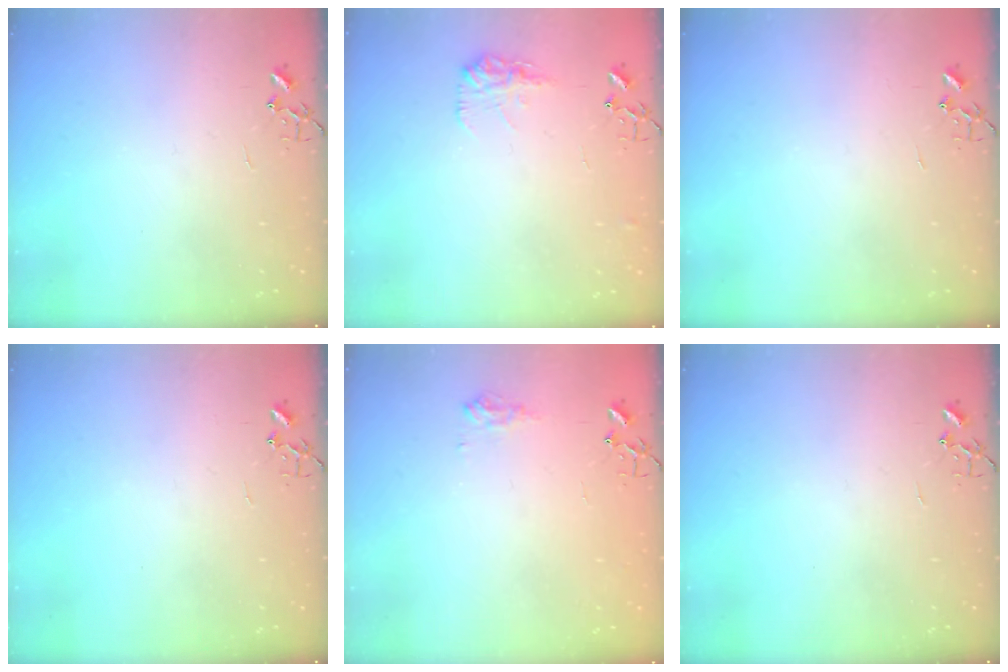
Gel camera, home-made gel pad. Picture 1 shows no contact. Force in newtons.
{"total": 9.8, "press": 9.8, "slide": 0.4}
{"total": 0.0}
{"total": 0.0}
{"total": 7.5, "press": 7.5, "slide": 0.3}
{"total": 0.0}